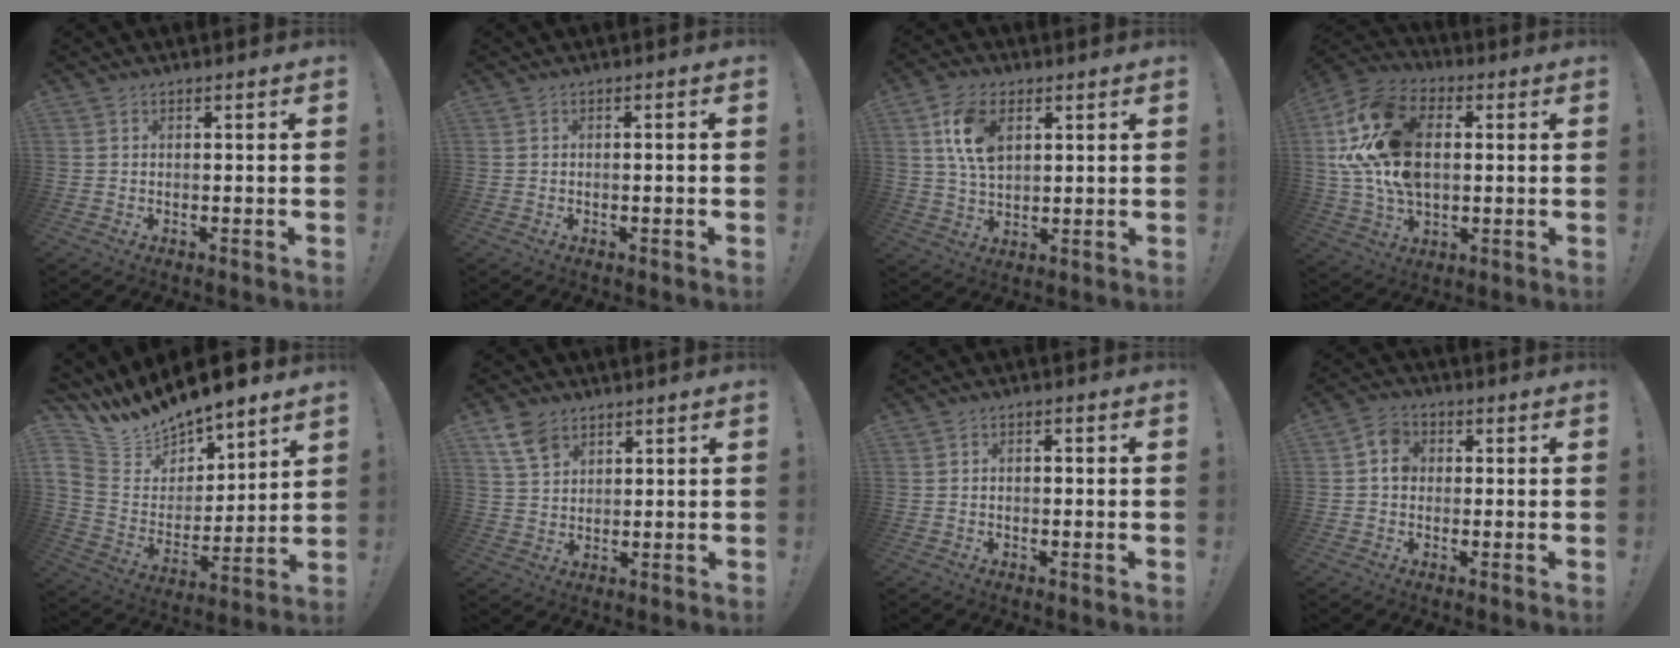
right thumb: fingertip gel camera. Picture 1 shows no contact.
{"total": 1.2, "force": [-0.7, -0.1, 1.0], "torque": [-0.025, 0.004, -0.011]}
{"total": 9.5, "force": [3.5, 6.0, 6.5], "torque": [-0.121, -0.004, 0.064]}
{"total": 23.2, "force": [3.5, 15.7, 16.8], "torque": [-0.313, 0.006, 0.070]}
{"total": 11.9, "force": [11.2, 3.6, 2.0], "torque": [-0.073, -0.098, 0.206]}
{"total": 7.6, "force": [4.8, 4.9, 3.3], "torque": [-0.057, -0.020, 0.096]}
{"total": 1.7, "force": [-1.0, 0.9, 1.0], "torque": [-0.024, 0.009, -0.018]}
{"total": 6.4, "force": [0.9, 5.3, 3.5], "torque": [-0.050, 0.011, 0.018]}